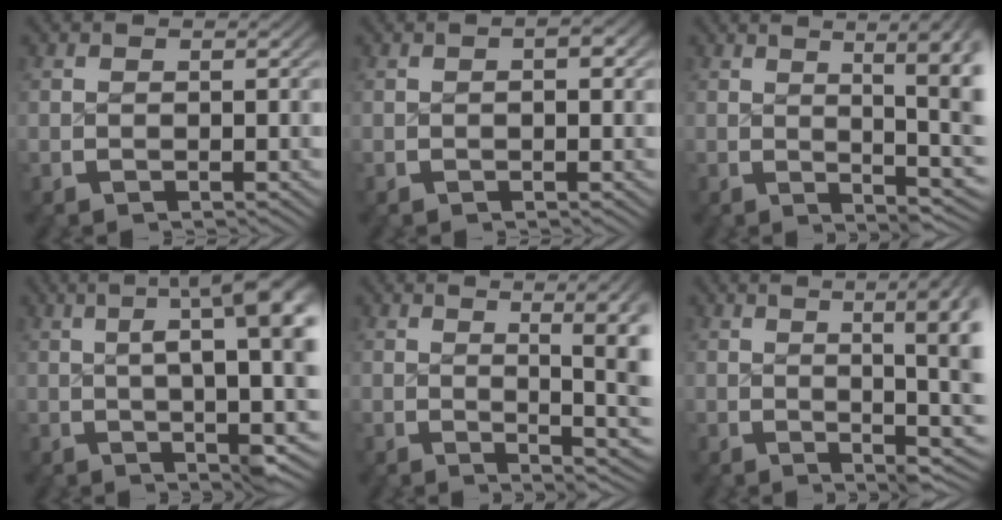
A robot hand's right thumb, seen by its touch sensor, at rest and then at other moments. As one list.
[{"total": 1.3, "force": [0.0, 0.5, 1.2], "torque": [-0.012, 0.002, -0.002]}, {"total": 9.7, "force": [0.5, 4.2, 8.7], "torque": [-0.098, -0.010, 0.013]}, {"total": 13.8, "force": [3.9, 6.0, 11.8], "torque": [-0.121, 0.042, 0.031]}, {"total": 7.6, "force": [-0.1, 3.1, 6.9], "torque": [-0.090, -0.016, 0.008]}, {"total": 10.7, "force": [1.0, 4.4, 9.7], "torque": [-0.103, 0.005, 0.011]}]